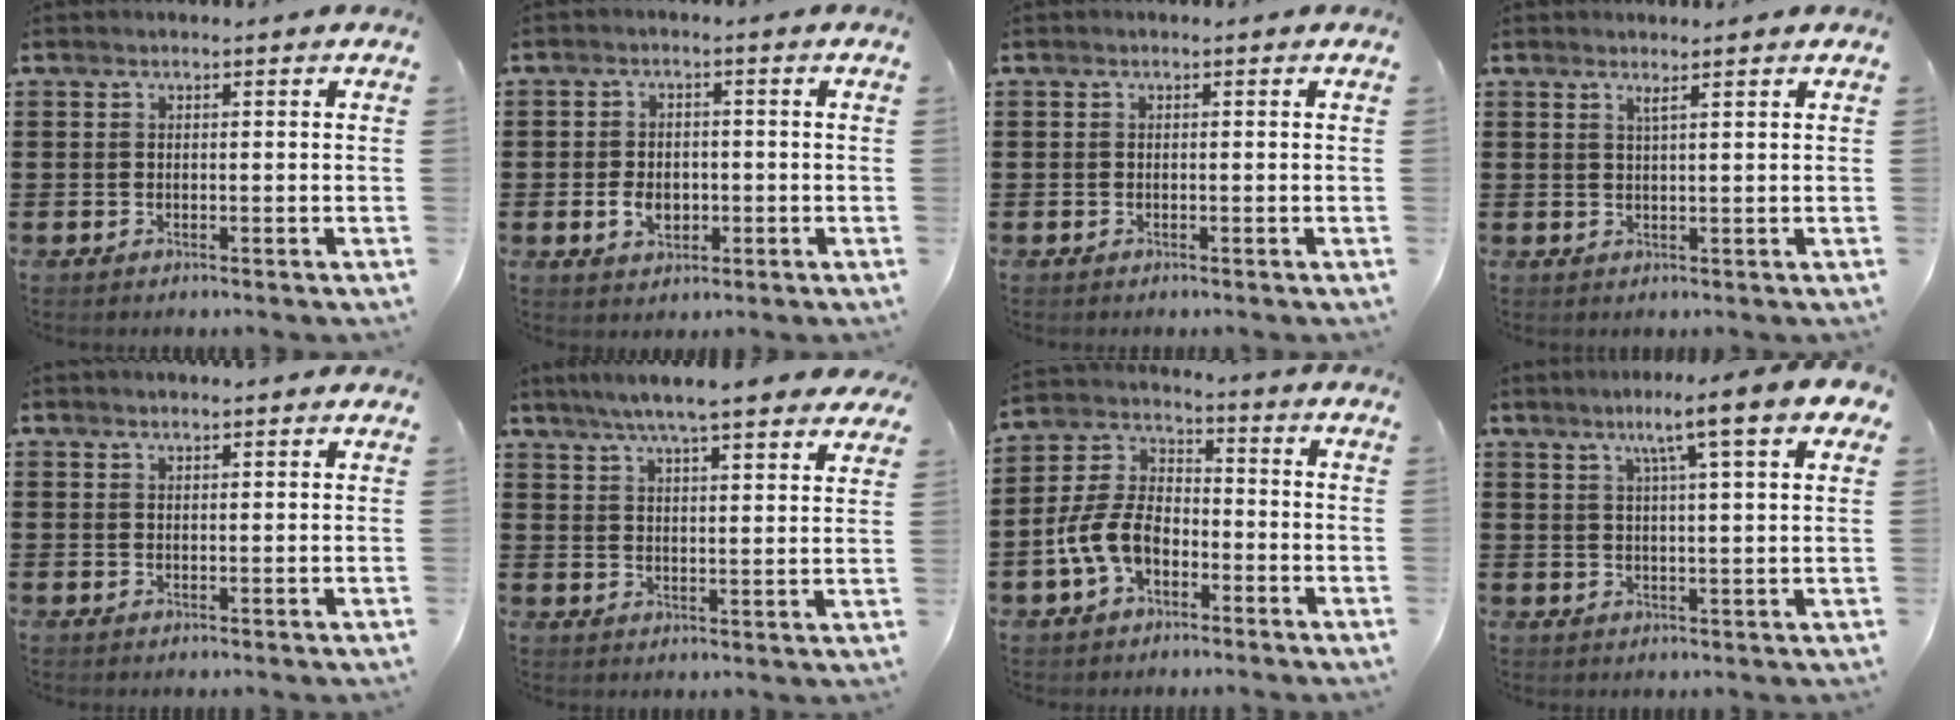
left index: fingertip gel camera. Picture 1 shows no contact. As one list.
[{"total": 3.8, "force": [-0.8, 2.7, 2.5], "torque": [-0.043, 0.000, -0.017]}, {"total": 0.0}, {"total": 1.8, "force": [1.4, -0.1, 1.2], "torque": [-0.026, -0.002, 0.025]}, {"total": 1.2, "force": [1.1, 0.1, 0.3], "torque": [-0.009, 0.000, 0.022]}, {"total": 6.4, "force": [5.6, 0.1, 3.0], "torque": [-0.078, -0.020, 0.097]}, {"total": 7.8, "force": [-3.5, 4.7, 5.1], "torque": [-0.138, 0.006, -0.077]}, {"total": 8.6, "force": [5.1, 0.2, 7.0], "torque": [-0.132, -0.008, 0.079]}]